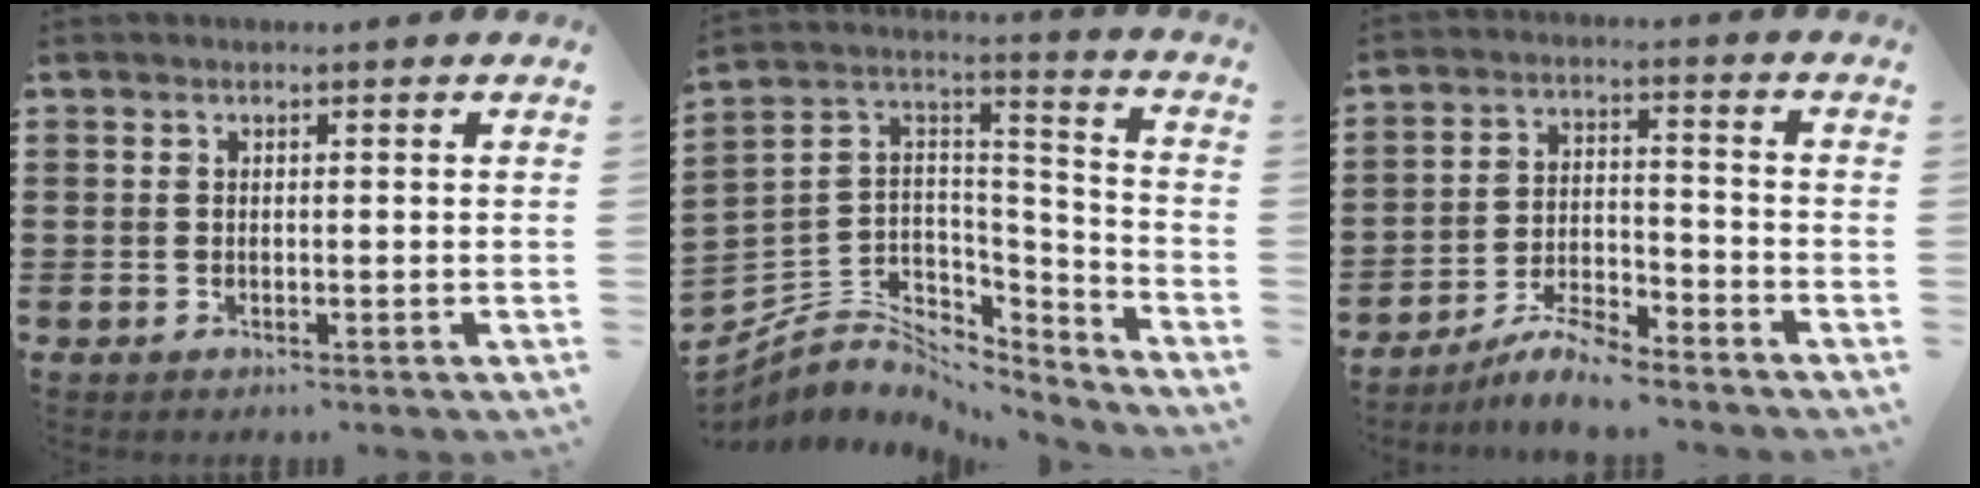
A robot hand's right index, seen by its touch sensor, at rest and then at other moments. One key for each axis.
{"total": 5.1, "fx": -2.7, "fy": 4.2, "fz": 0.8, "tx": -0.042, "ty": -0.016, "tz": -0.053}
{"total": 5.9, "fx": -5.5, "fy": 0.5, "fz": 2.0, "tx": -0.041, "ty": 0.002, "tz": -0.105}